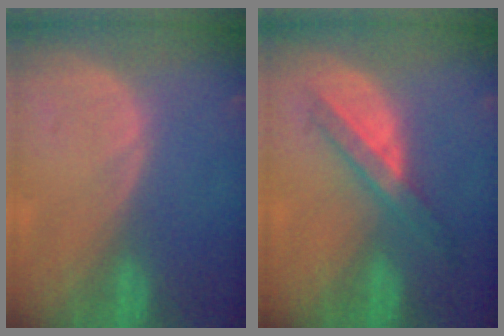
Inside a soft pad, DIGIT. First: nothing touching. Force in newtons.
{"total": 5.8, "press": 5.3, "slide": 2.4}